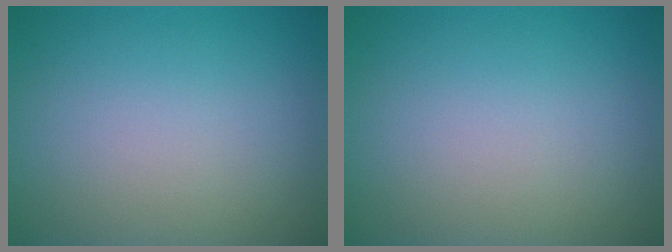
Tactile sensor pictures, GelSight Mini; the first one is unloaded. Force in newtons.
{"total": 0.0}